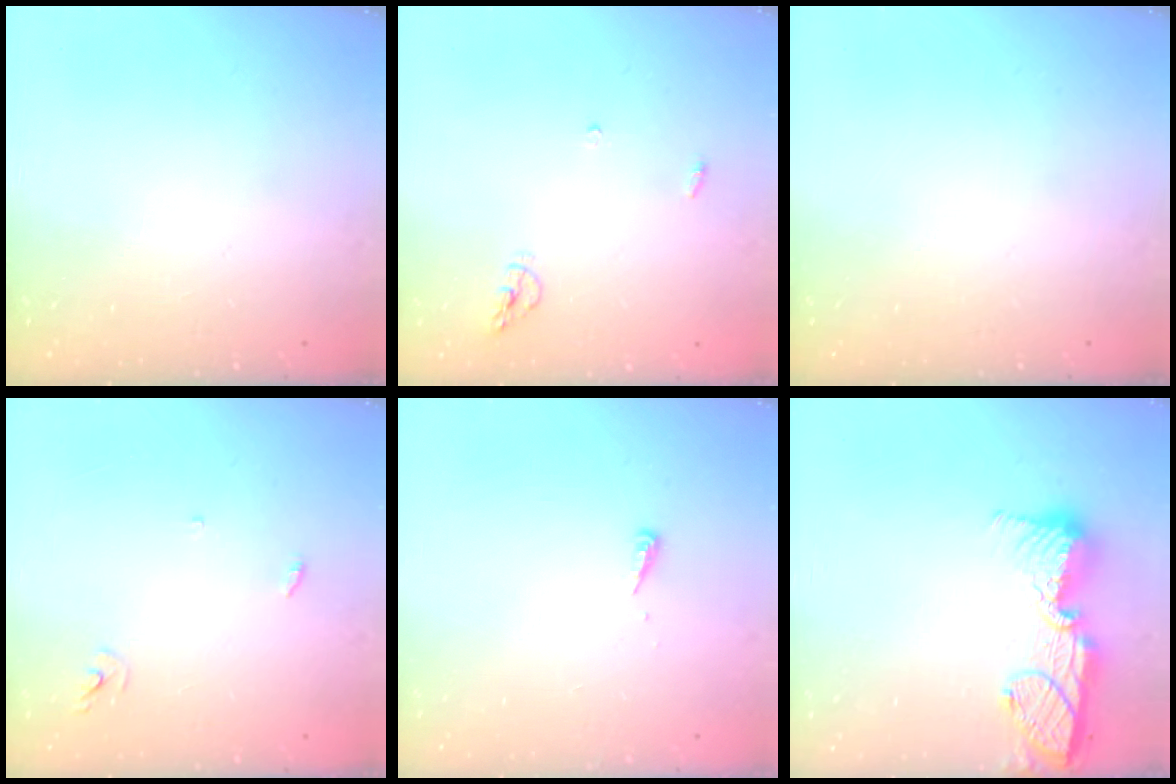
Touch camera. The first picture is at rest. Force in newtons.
{"total": 5.0, "press": 4.9, "slide": 0.2}
{"total": 0.0}
{"total": 2.9, "press": 2.9, "slide": 0.2}
{"total": 3.9, "press": 3.9, "slide": 0.4}
{"total": 16.3, "press": 16.3, "slide": 1.3}